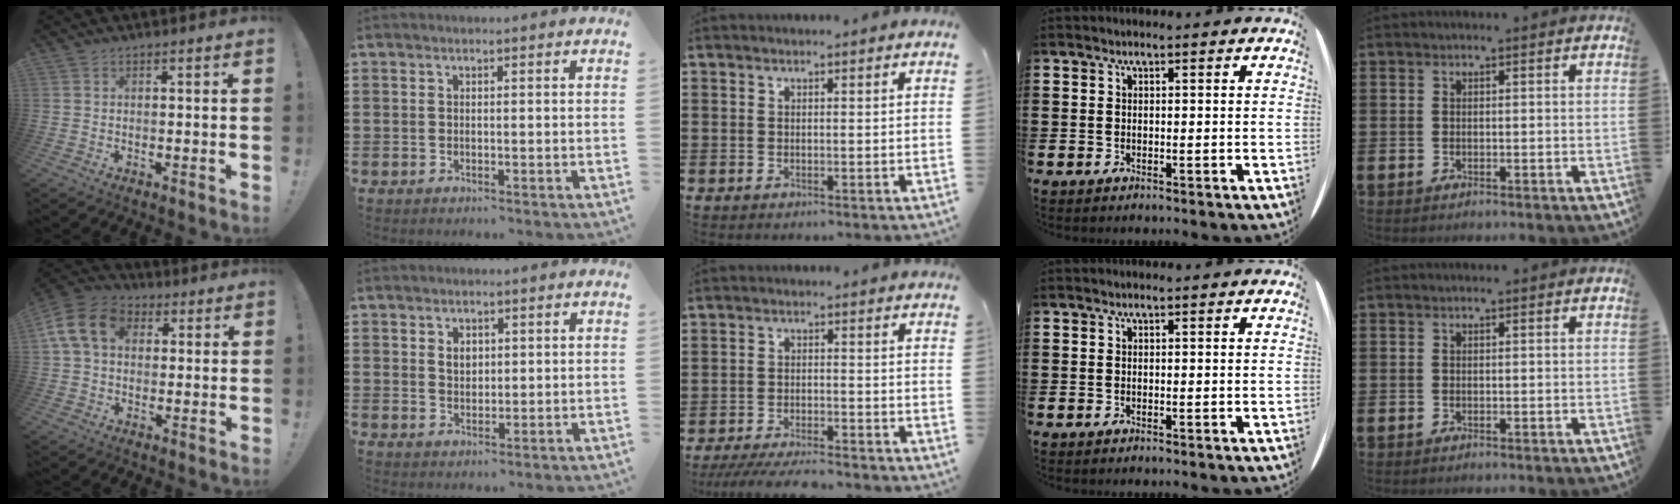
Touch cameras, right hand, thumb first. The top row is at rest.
{"thumb": {"total": 13.9, "force": [3.4, 10.3, 8.7], "torque": [-0.154, 0.008, 0.069]}, "index": {"total": 2.2, "force": [0.9, 1.6, 1.2], "torque": [-0.028, 0.007, 0.016]}, "middle": {"total": 4.8, "force": [-4.5, 0.4, 1.6], "torque": [-0.039, -0.008, -0.090]}}